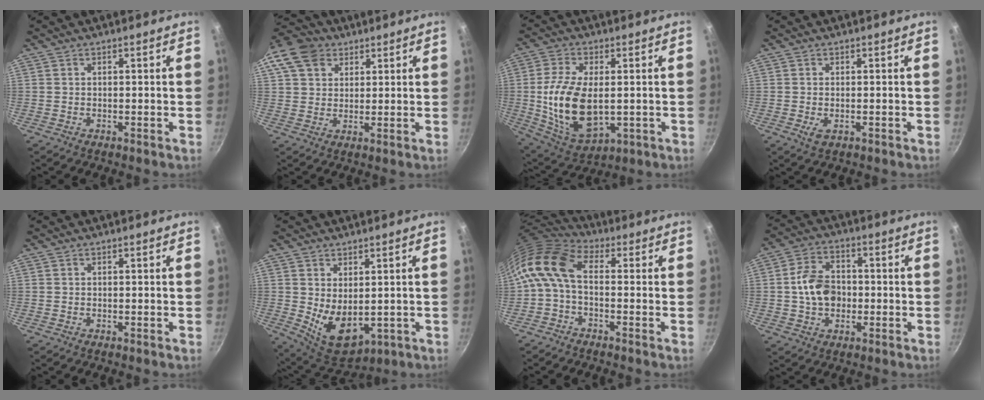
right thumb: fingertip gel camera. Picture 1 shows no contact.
{"total": 13.1, "force": [6.0, 10.1, 5.9], "torque": [-0.109, 0.019, 0.103]}
{"total": 16.3, "force": [-0.5, 9.0, 13.5], "torque": [-0.250, -0.004, 0.007]}
{"total": 2.3, "force": [-0.7, 1.3, 1.8], "torque": [-0.035, -0.005, -0.010]}
{"total": 0.0}
{"total": 9.4, "force": [0.4, 5.8, 7.4], "torque": [-0.097, -0.026, 0.031]}
{"total": 11.0, "force": [-0.4, 6.5, 8.9], "torque": [-0.190, 0.026, -0.026]}
{"total": 9.2, "force": [-0.7, 6.9, 6.0], "torque": [-0.089, 0.020, -0.019]}